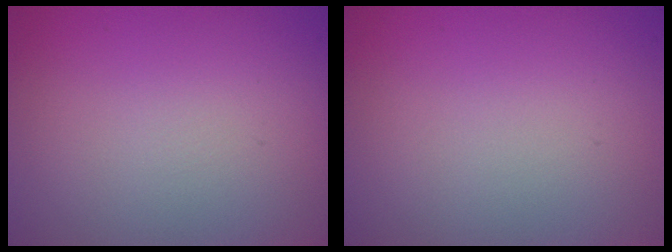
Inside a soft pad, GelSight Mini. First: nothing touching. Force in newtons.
{"total": 0.0}